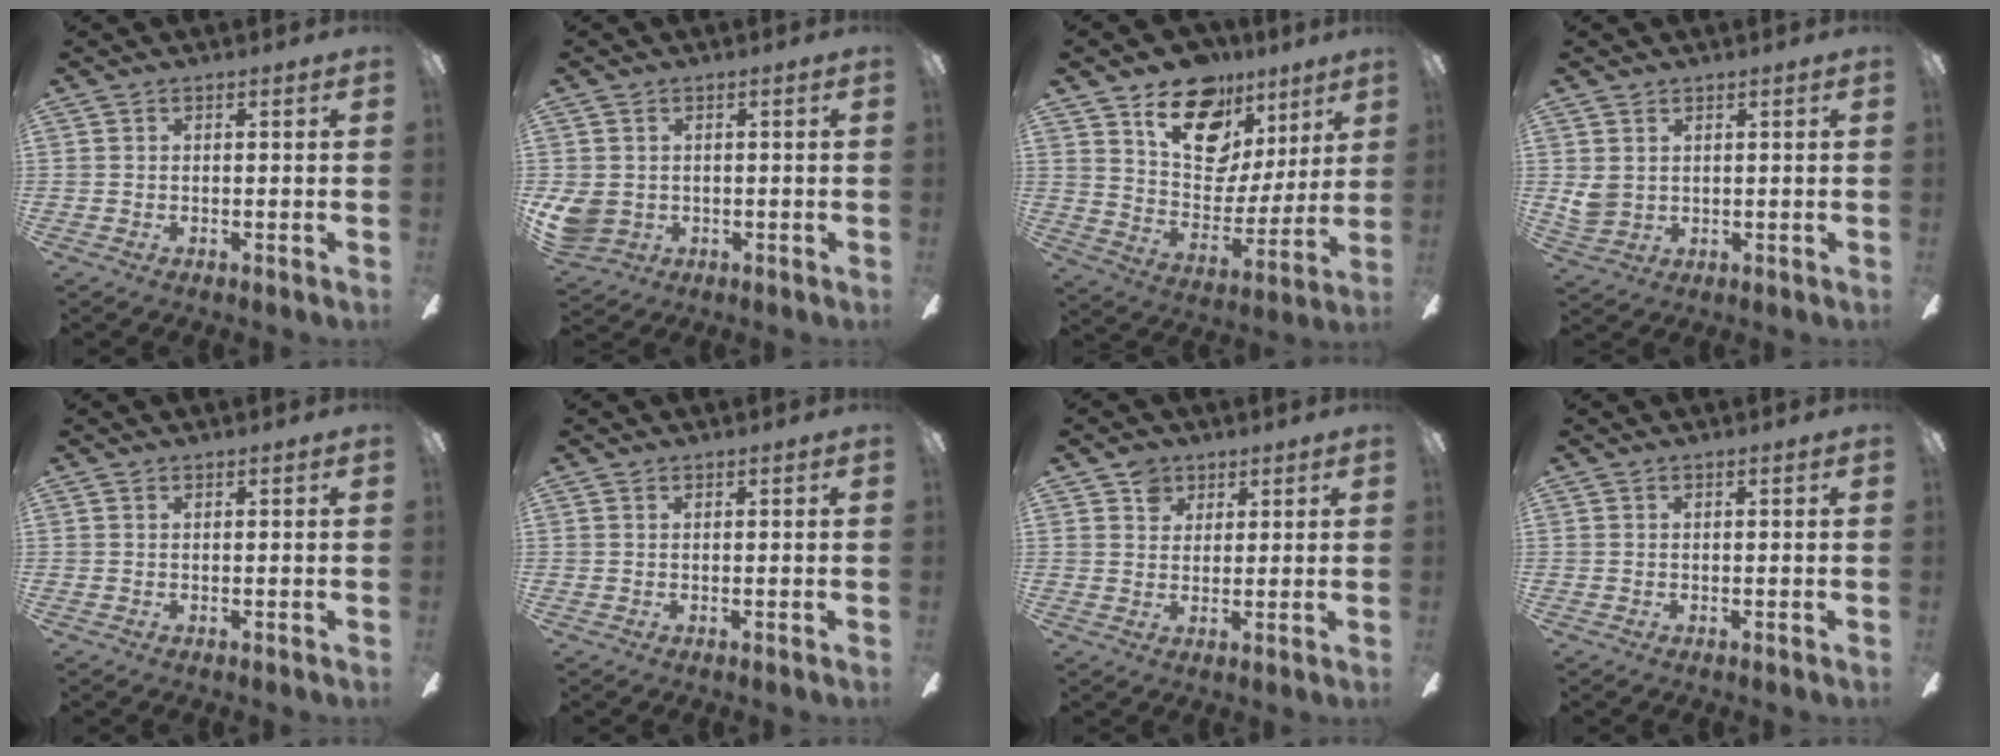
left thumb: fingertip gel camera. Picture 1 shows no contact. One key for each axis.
{"total": 5.9, "fx": 0.1, "fy": 5.3, "fz": 2.6, "tx": -0.069, "ty": 0.003, "tz": 0.002}
{"total": 18.4, "fx": 11.9, "fy": 11.3, "fz": 8.3, "tx": -0.130, "ty": -0.070, "tz": 0.217}
{"total": 4.1, "fx": 1.8, "fy": 3.2, "fz": 1.7, "tx": -0.043, "ty": 0.001, "tz": 0.037}
{"total": 0.0}
{"total": 0.0}
{"total": 4.6, "fx": 2.9, "fy": 3.4, "fz": 1.0, "tx": -0.008, "ty": -0.002, "tz": 0.051}
{"total": 0.0}